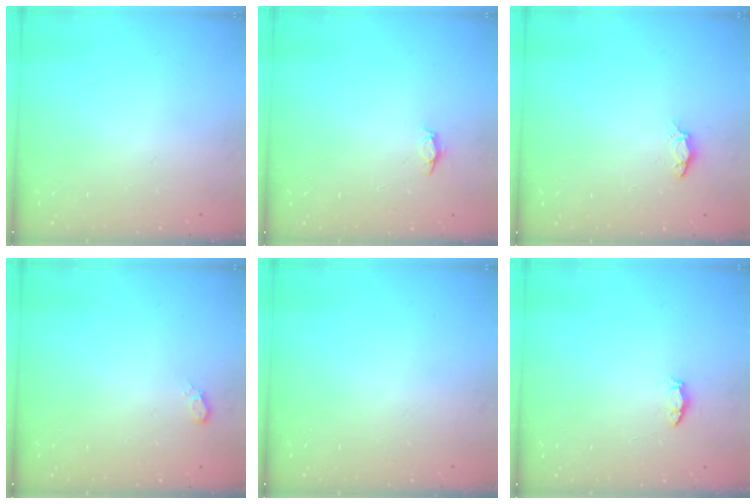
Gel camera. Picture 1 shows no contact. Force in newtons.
{"total": 2.8, "press": 2.8, "slide": 0.3}
{"total": 4.1, "press": 4.1, "slide": 0.5}
{"total": 10.5, "press": 4.9, "slide": 9.4}
{"total": 0.0}
{"total": 3.6, "press": 3.5, "slide": 0.3}